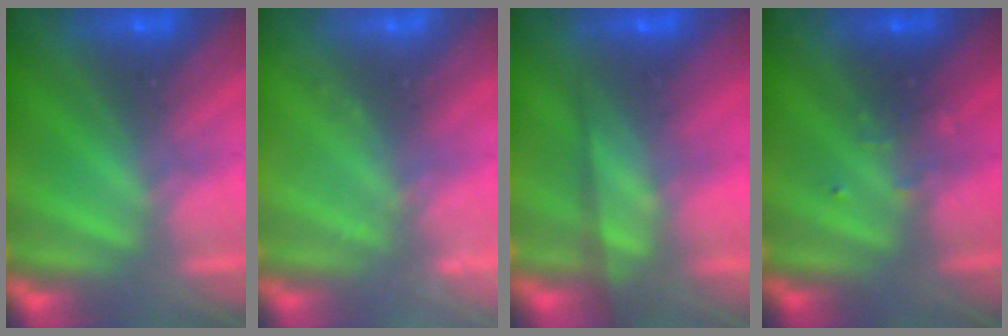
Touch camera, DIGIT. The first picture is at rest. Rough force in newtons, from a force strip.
{"total": 2.2}
{"total": 7.3}
{"total": 2.4}